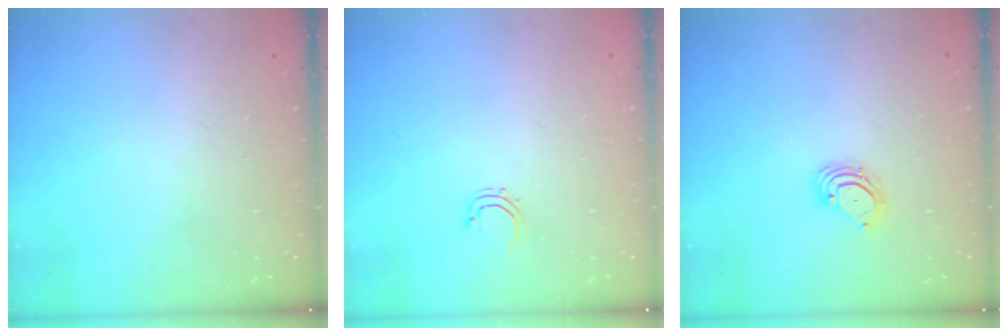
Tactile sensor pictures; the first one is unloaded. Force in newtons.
{"total": 2.8, "press": 2.7, "slide": 0.5}
{"total": 3.6, "press": 3.6, "slide": 0.3}